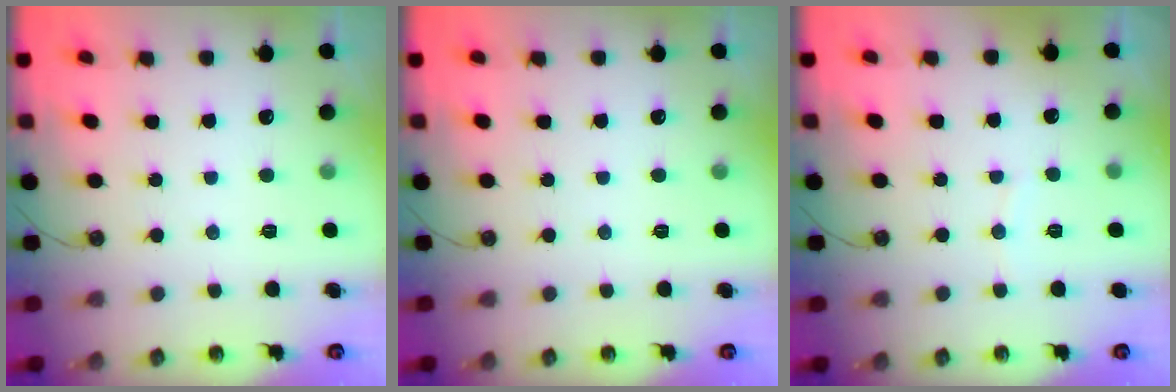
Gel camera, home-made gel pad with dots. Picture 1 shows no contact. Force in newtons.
{"total": 0.0}
{"total": 2.4, "press": 2.4, "slide": 0.3}